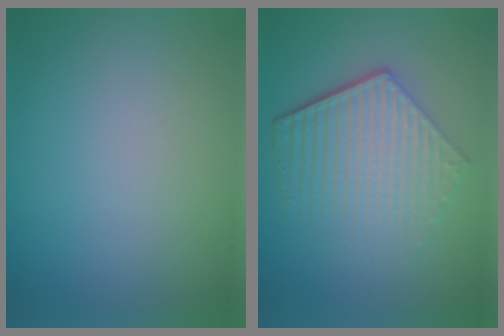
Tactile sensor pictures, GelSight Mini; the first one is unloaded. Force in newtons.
{"total": 6.0, "press": 4.5, "slide": 4.0}